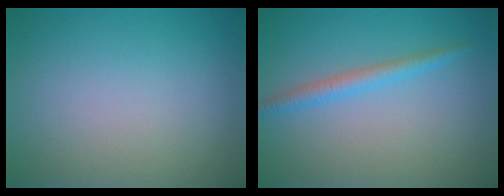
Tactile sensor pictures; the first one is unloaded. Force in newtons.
{"total": 2.0, "press": 2.0, "slide": 0.1}